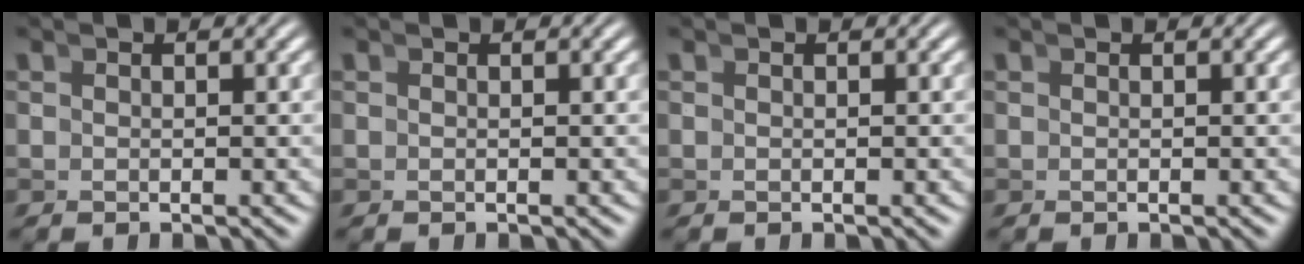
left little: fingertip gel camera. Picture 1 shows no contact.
{"total": 0.0}
{"total": 0.0}
{"total": 0.0}